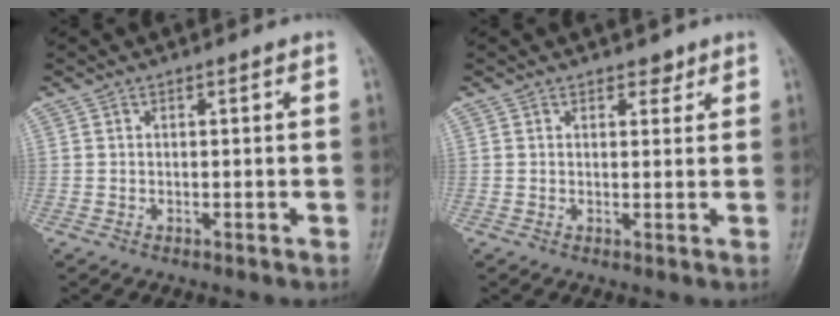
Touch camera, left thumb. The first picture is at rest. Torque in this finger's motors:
{"motor_torque": [-0.45, -0.16, -0.23, -0.18, 0.01]}